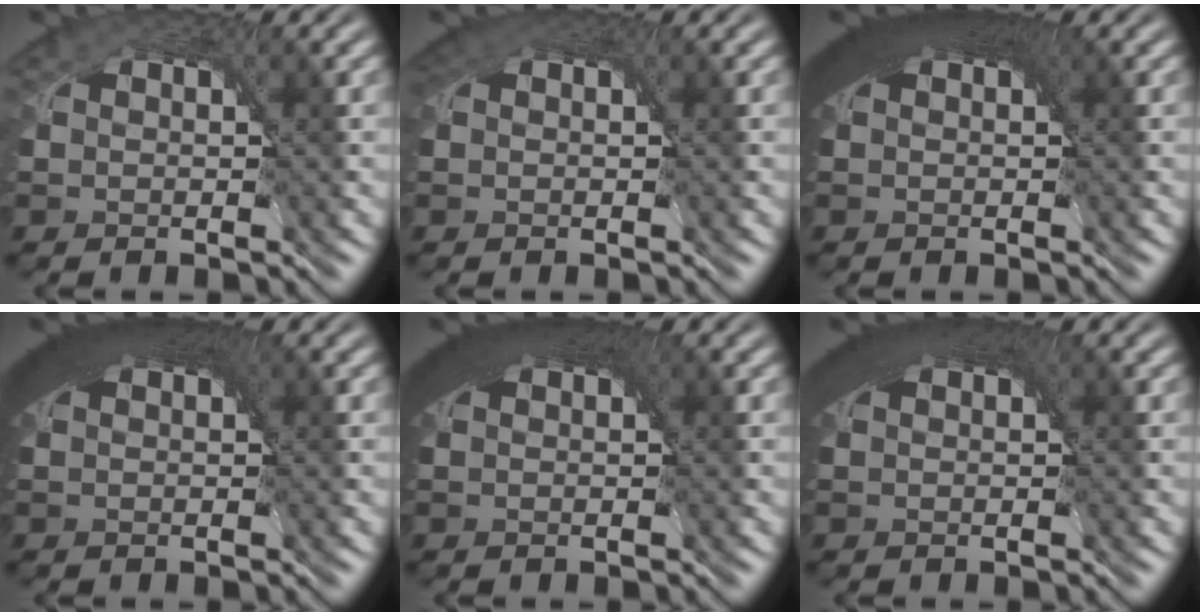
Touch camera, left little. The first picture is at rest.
{"total": 3.4, "force": [1.6, 2.2, 2.0], "torque": [-0.042, 0.006, 0.017]}
{"total": 8.6, "force": [3.2, 4.1, 6.9], "torque": [-0.105, 0.021, 0.034]}
{"total": 8.5, "force": [3.2, 4.1, 6.8], "torque": [-0.103, 0.022, 0.034]}
{"total": 8.2, "force": [3.1, 3.9, 6.5], "torque": [-0.099, 0.021, 0.034]}
{"total": 7.3, "force": [3.0, 3.5, 5.7], "torque": [-0.087, 0.019, 0.032]}